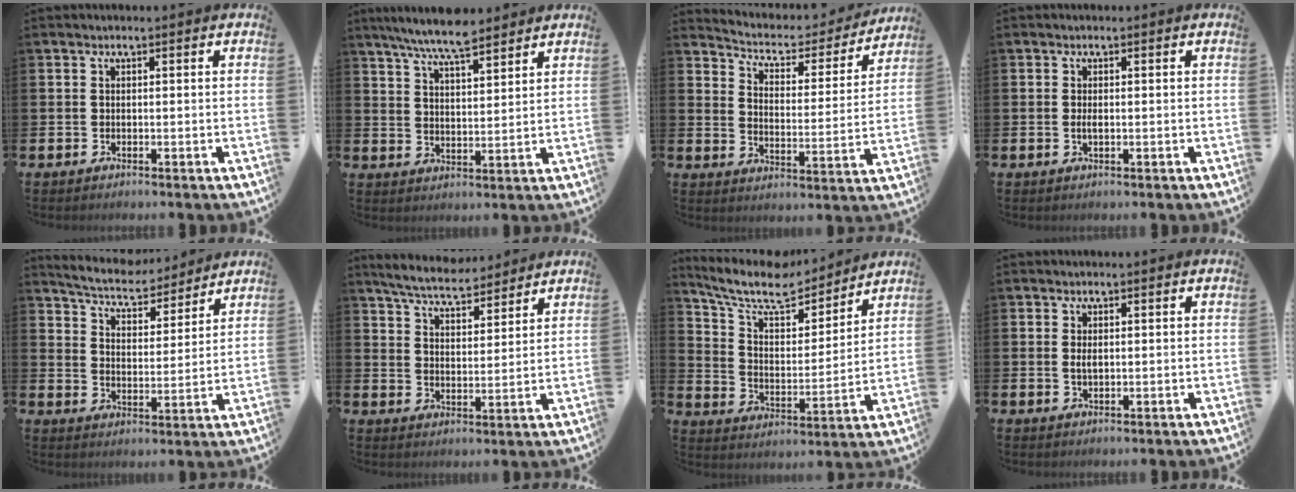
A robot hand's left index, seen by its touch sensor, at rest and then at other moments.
{"total": 7.5, "force": [6.8, 1.0, 2.9], "torque": [-0.071, -0.028, 0.123]}
{"total": 5.4, "force": [5.0, 1.8, 1.2], "torque": [-0.047, -0.041, 0.078]}
{"total": 1.0, "force": [-0.2, 0.3, 1.0], "torque": [-0.016, 0.001, -0.006]}
{"total": 6.6, "force": [6.3, 1.4, 1.6], "torque": [-0.055, -0.042, 0.109]}
{"total": 6.0, "force": [5.7, 1.1, 1.4], "torque": [-0.051, -0.028, 0.102]}
{"total": 10.2, "force": [8.8, 3.1, 4.1], "torque": [-0.109, -0.061, 0.150]}
{"total": 1.1, "force": [0.1, 0.5, 0.9], "torque": [-0.009, -0.001, -0.001]}